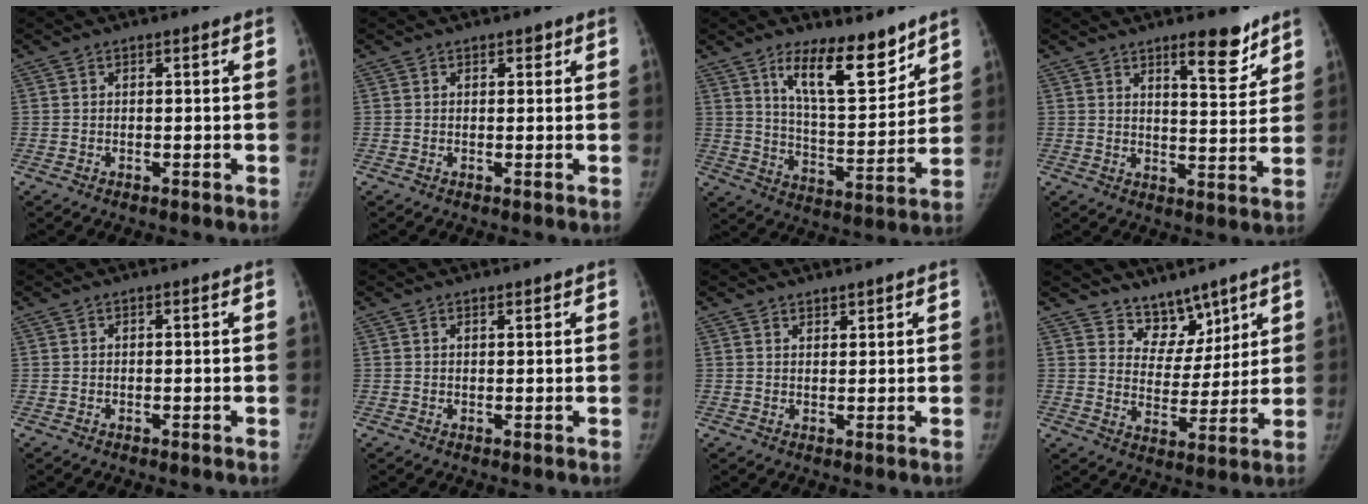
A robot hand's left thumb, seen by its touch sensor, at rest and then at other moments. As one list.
[{"total": 1.1, "force": [0.7, 0.7, 0.5], "torque": [0.003, -0.003, 0.007]}, {"total": 14.6, "force": [9.8, 5.0, 9.6], "torque": [-0.119, -0.077, 0.173]}, {"total": 8.5, "force": [6.1, 2.5, 5.4], "torque": [-0.053, -0.046, 0.090]}, {"total": 0.0}, {"total": 0.8, "force": [0.7, 0.3, 0.3], "torque": [-0.004, -0.005, 0.010]}, {"total": 1.4, "force": [1.3, 0.5, 0.3], "torque": [0.008, -0.010, 0.021]}, {"total": 7.6, "force": [6.2, 4.1, 1.4], "torque": [0.018, -0.054, 0.117]}]